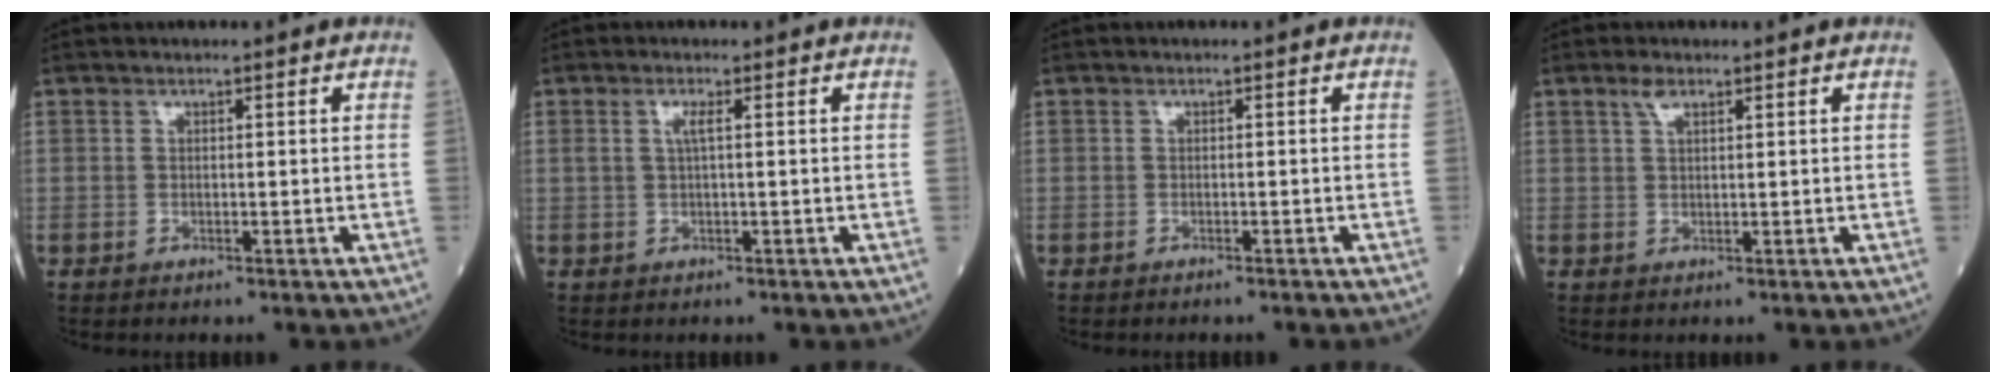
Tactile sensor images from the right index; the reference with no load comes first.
{"total": 1.6, "force": [0.4, 0.1, 1.6], "torque": [-0.038, 0.004, 0.007]}
{"total": 1.1, "force": [-1.0, 0.0, 0.4], "torque": [-0.008, -0.001, -0.013]}
{"total": 1.9, "force": [1.2, 0.6, 1.4], "torque": [-0.031, 0.006, 0.025]}